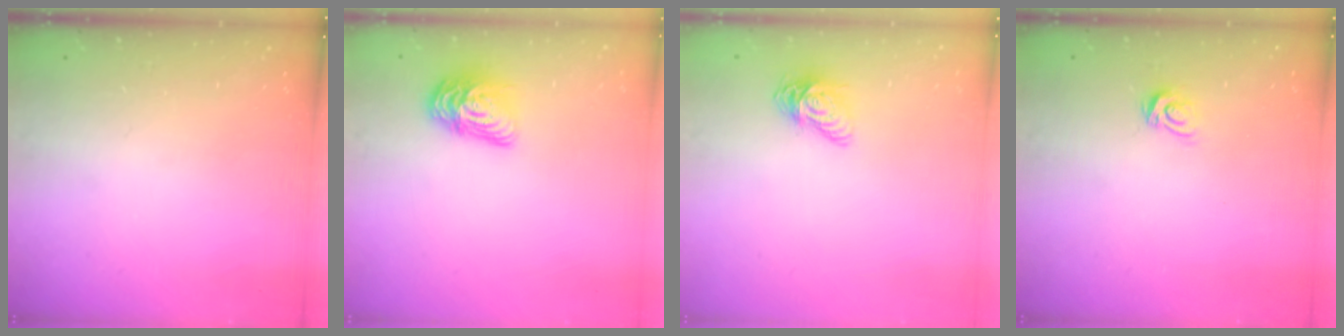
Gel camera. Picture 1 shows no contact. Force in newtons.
{"total": 11.2, "press": 11.2, "slide": 0.4}
{"total": 8.4, "press": 8.4, "slide": 0.3}
{"total": 4.5, "press": 4.5, "slide": 0.2}